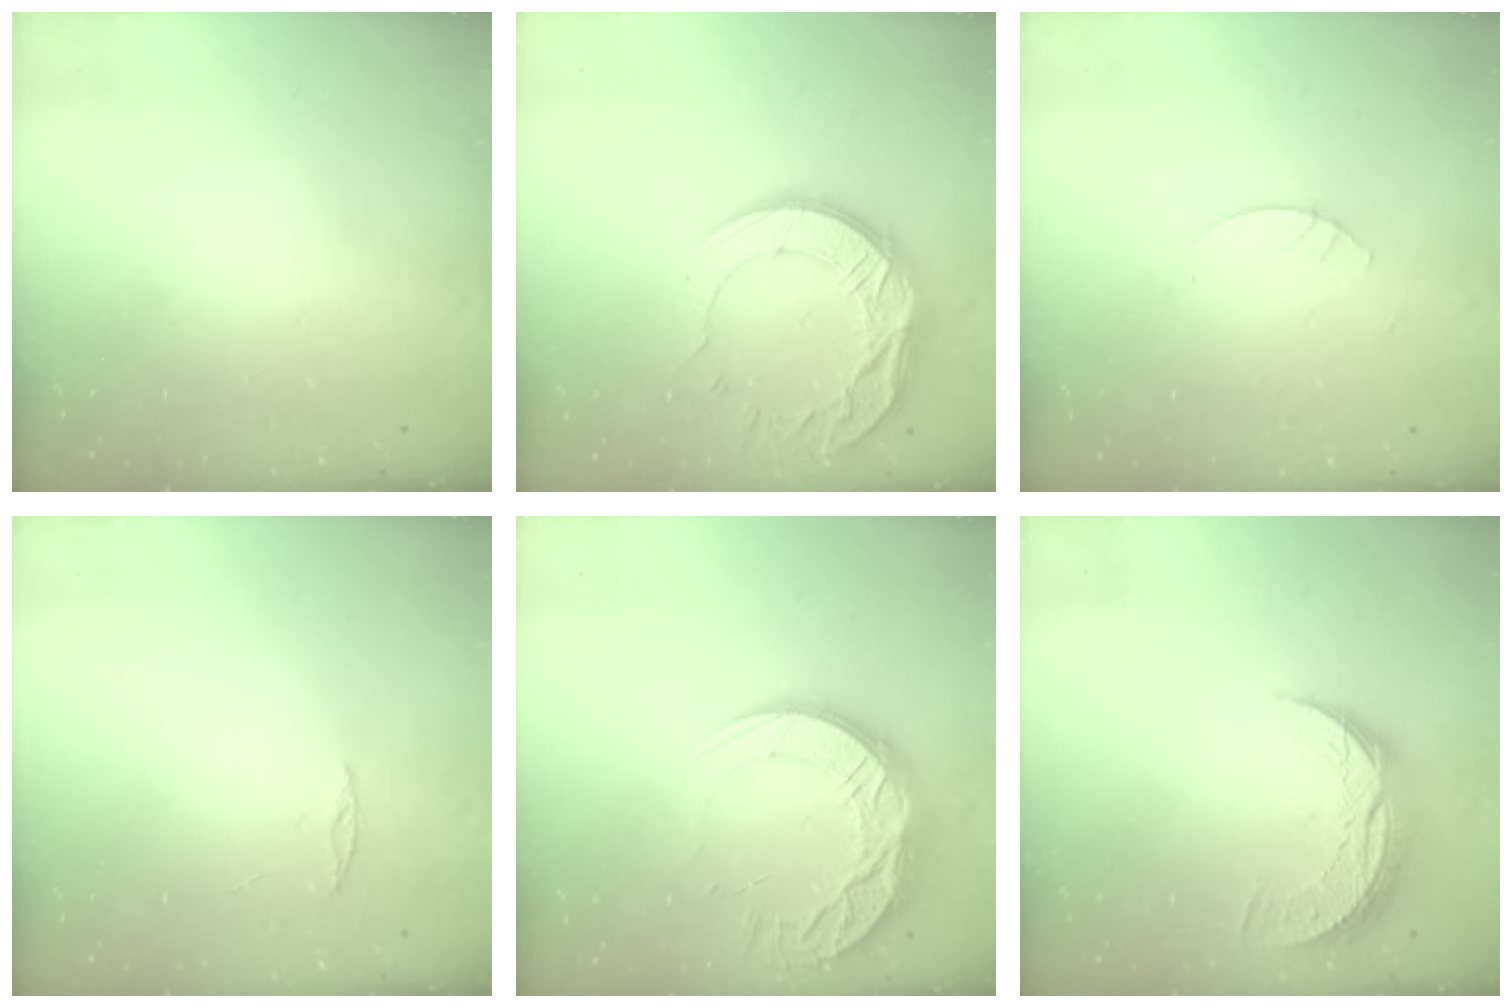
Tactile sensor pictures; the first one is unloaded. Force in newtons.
{"total": 15.6, "press": 15.5, "slide": 1.1}
{"total": 2.4, "press": 2.4, "slide": 0.2}
{"total": 2.0, "press": 2.0, "slide": 0.2}
{"total": 16.5, "press": 16.5, "slide": 1.4}
{"total": 8.9, "press": 8.9, "slide": 0.6}